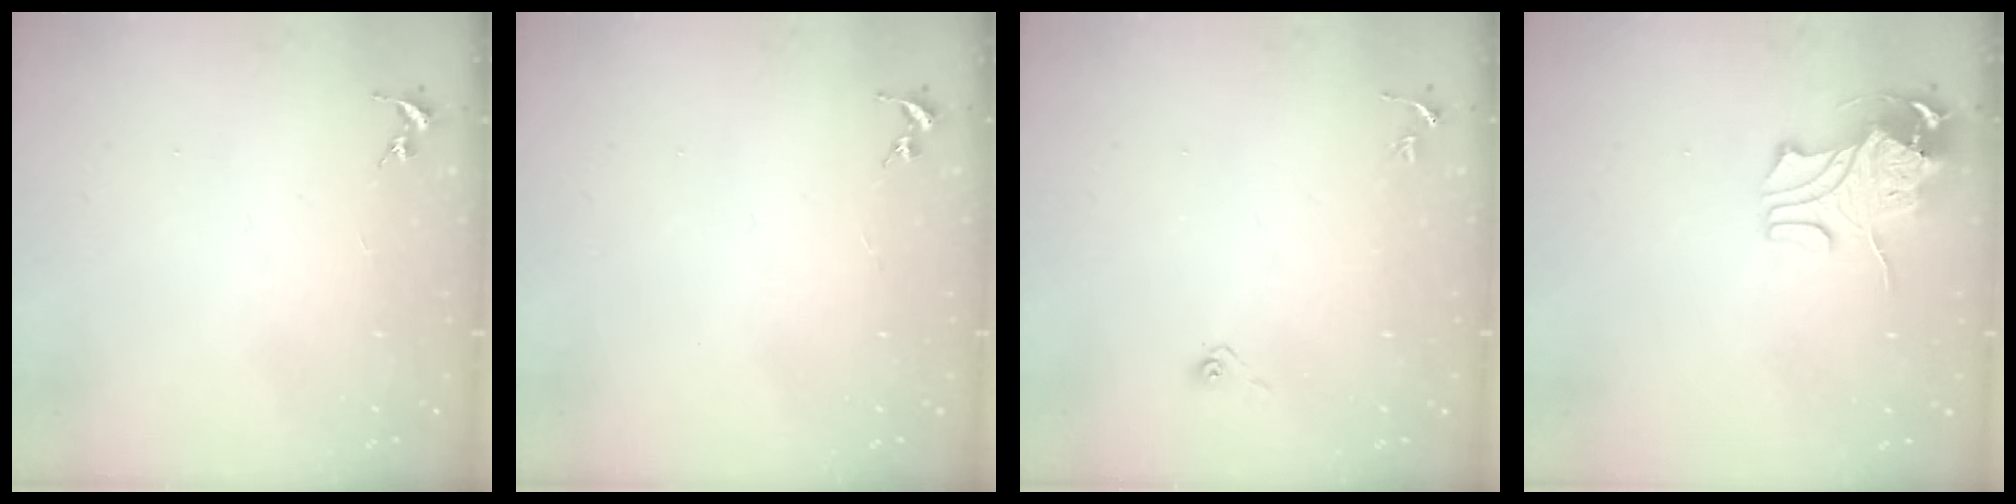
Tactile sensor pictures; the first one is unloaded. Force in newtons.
{"total": 0.0}
{"total": 3.6, "press": 3.0, "slide": 2.0}
{"total": 9.4, "press": 9.3, "slide": 1.4}